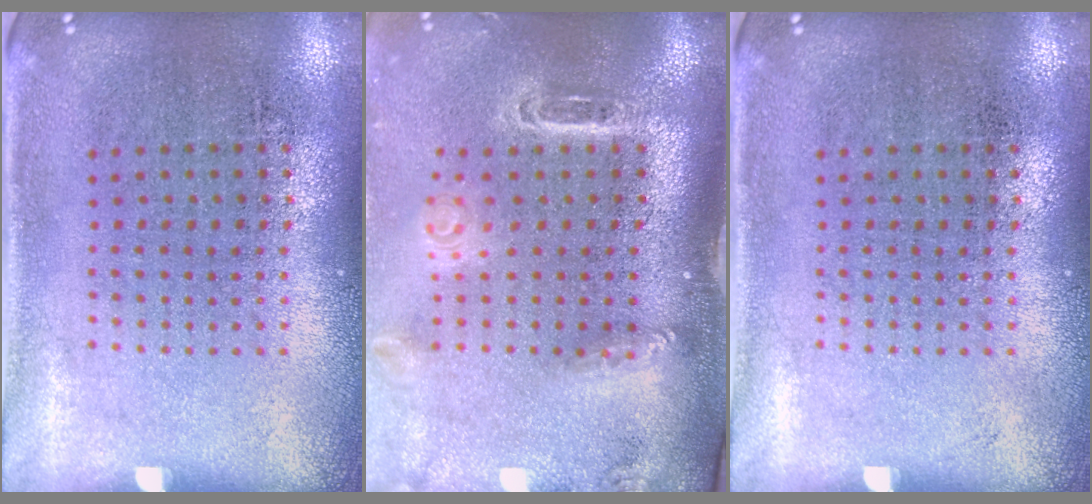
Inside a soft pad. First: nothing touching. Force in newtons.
{"total": 2.9, "press": 2.1, "slide": 2.0}
{"total": 0.0}